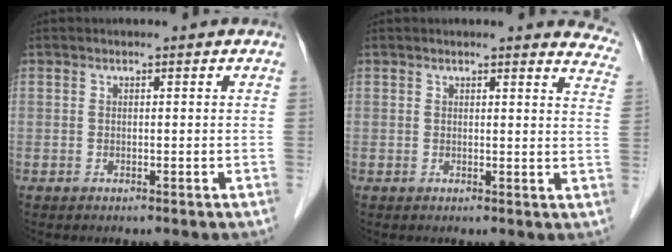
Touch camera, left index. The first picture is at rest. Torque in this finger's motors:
{"motor_torque": [0.37, -0.36, 0.11, 0.00]}